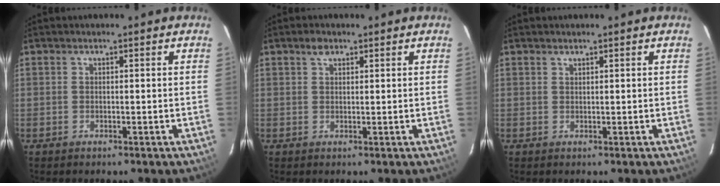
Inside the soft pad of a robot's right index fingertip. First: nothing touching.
{"total": 1.9, "force": [1.2, 1.2, 1.0], "torque": [-0.017, 0.007, 0.020]}
{"total": 0.5, "force": [0.5, 0.1, 0.1], "torque": [-0.001, 0.001, 0.010]}